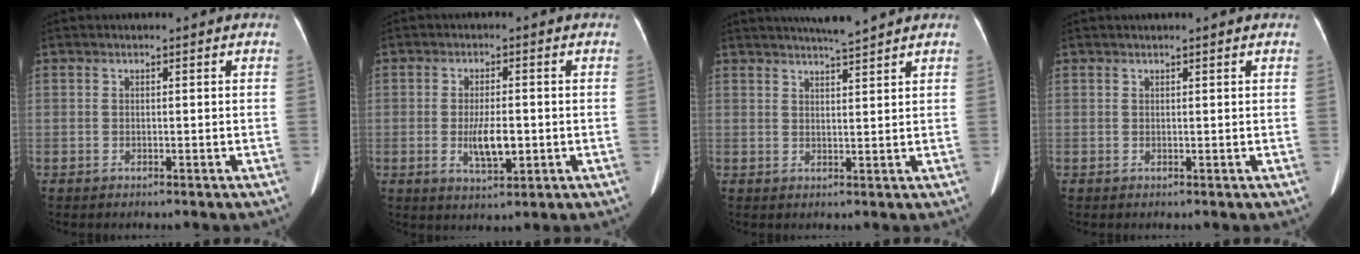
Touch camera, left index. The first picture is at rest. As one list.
[{"total": 5.3, "force": [-1.0, 1.6, 4.9], "torque": [-0.097, -0.008, -0.014]}, {"total": 5.1, "force": [4.6, -0.7, 2.1], "torque": [-0.035, 0.003, 0.071]}, {"total": 1.6, "force": [1.4, -0.1, 0.9], "torque": [-0.011, 0.022, 0.021]}]